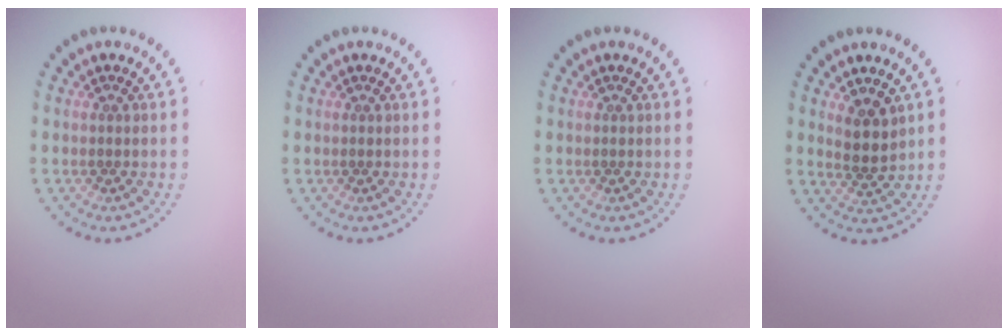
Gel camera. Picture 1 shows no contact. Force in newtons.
{"total": 0.0}
{"total": 0.0}
{"total": 2.6, "press": 2.3, "slide": 1.1}